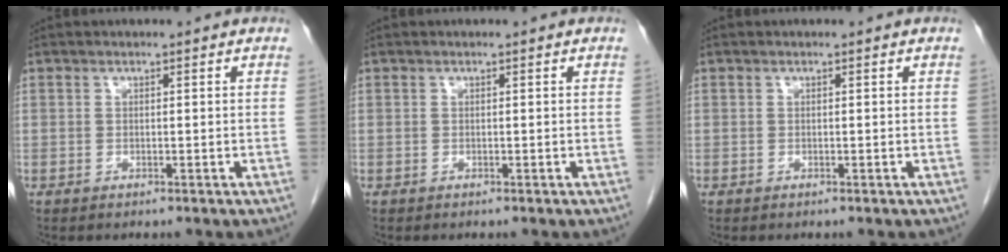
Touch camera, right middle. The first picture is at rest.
{"total": 0.0}
{"total": 0.0}